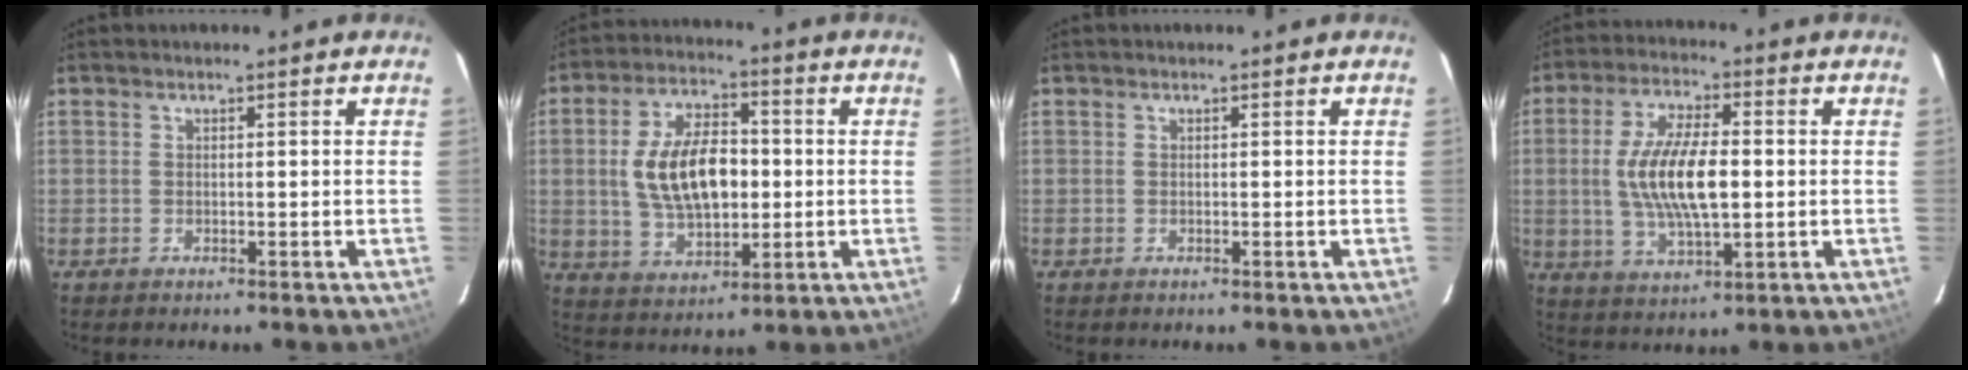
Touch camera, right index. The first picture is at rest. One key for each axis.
{"total": 13.6, "fx": 0.2, "fy": 7.0, "fz": 11.7, "tx": -0.224, "ty": 0.010, "tz": 0.011}
{"total": 0.0}
{"total": 12.5, "fx": -0.1, "fy": 4.2, "fz": 11.8, "tx": -0.232, "ty": -0.002, "tz": 0.002}